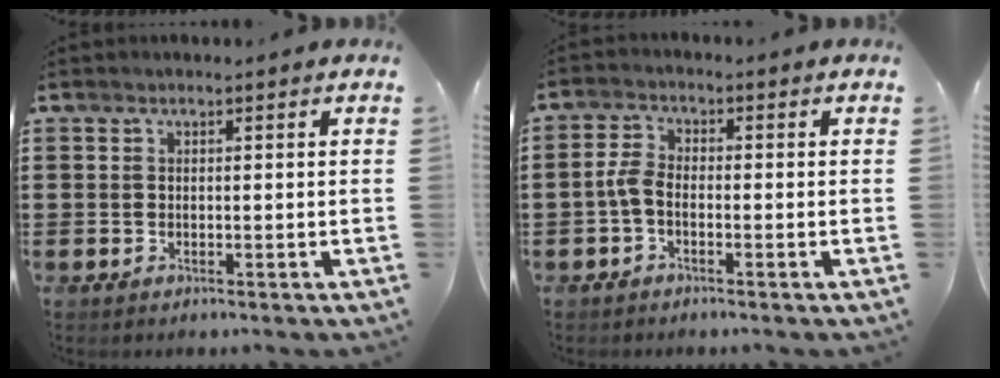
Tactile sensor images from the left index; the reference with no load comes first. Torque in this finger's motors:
{"motor_torque": [0.53, 0.64, 0.01, 0.05]}